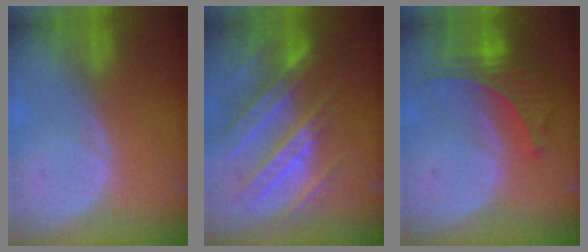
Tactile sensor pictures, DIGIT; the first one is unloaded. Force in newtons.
{"total": 11.2, "press": 9.9, "slide": 5.2}
{"total": 6.5, "press": 6.2, "slide": 2.0}